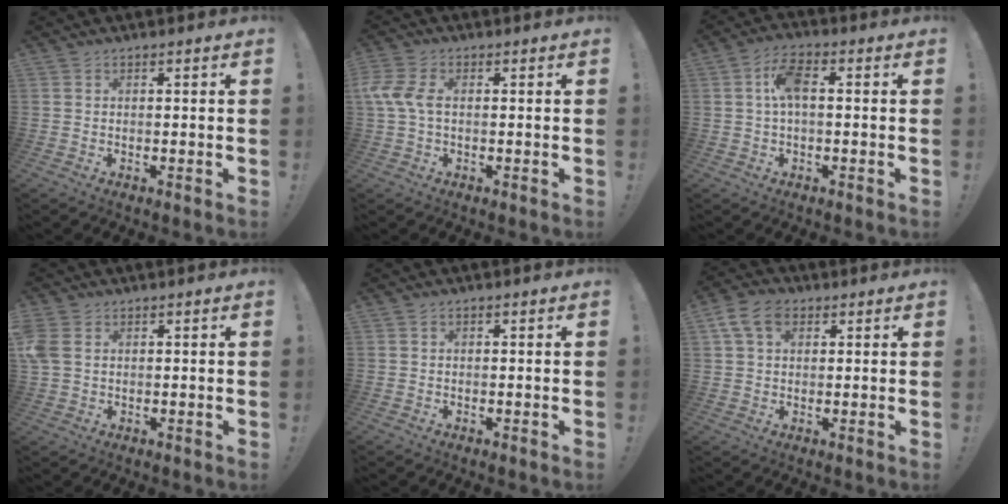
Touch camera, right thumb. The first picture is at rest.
{"total": 6.4, "force": [0.2, 3.6, 5.3], "torque": [-0.122, -0.001, 0.003]}
{"total": 7.4, "force": [0.5, 3.6, 6.4], "torque": [-0.117, 0.012, 0.009]}
{"total": 4.9, "force": [1.5, 3.5, 3.1], "torque": [-0.075, 0.001, 0.031]}
{"total": 0.0}
{"total": 9.2, "force": [3.9, 7.1, 4.4], "torque": [-0.065, -0.004, 0.078]}